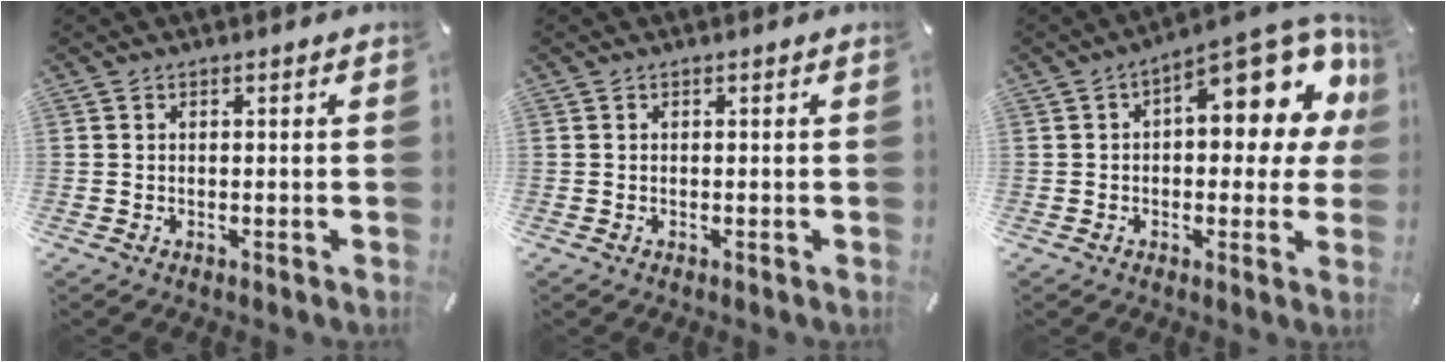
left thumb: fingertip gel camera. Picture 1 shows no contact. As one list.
[{"total": 0.0}, {"total": 16.2, "force": [6.4, 7.5, 12.8], "torque": [-0.151, -0.057, 0.102]}]